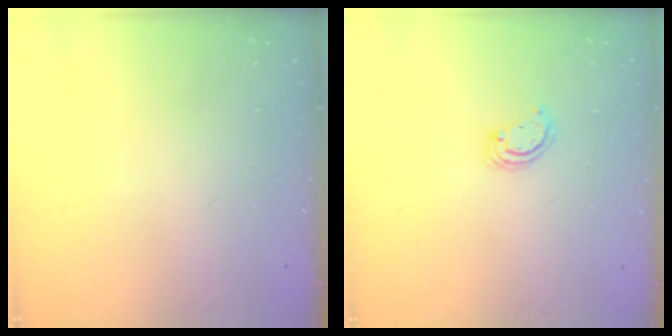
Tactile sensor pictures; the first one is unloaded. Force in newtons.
{"total": 2.6, "press": 2.6, "slide": 0.3}